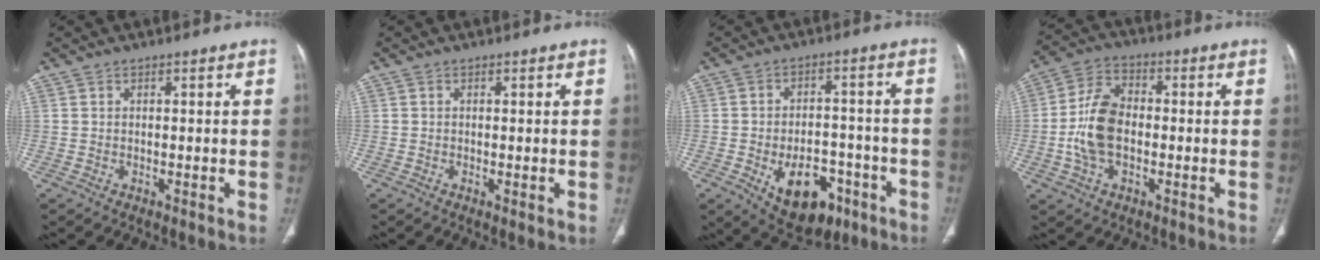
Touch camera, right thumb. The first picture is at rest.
{"total": 0.9, "force": [-0.1, 0.2, 0.9], "torque": [-0.020, -0.005, -0.003]}
{"total": 13.6, "force": [-6.0, 8.2, 9.1], "torque": [-0.104, 0.031, -0.077]}
{"total": 10.9, "force": [-1.3, 6.9, 8.3], "torque": [-0.161, 0.023, -0.031]}